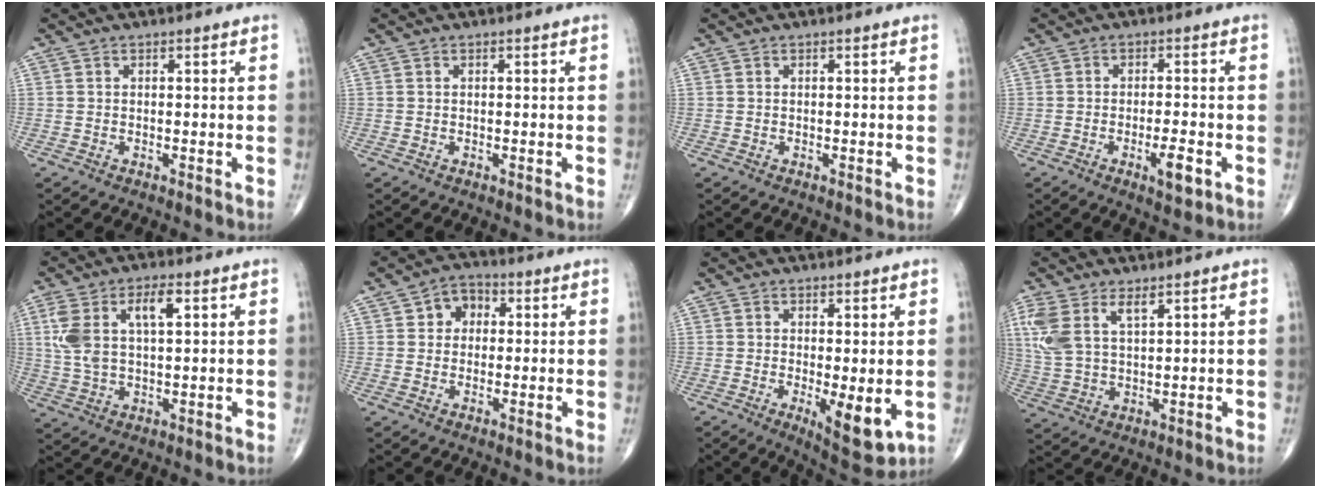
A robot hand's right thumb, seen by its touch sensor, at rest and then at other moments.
{"total": 0.0}
{"total": 0.0}
{"total": 4.8, "force": [-2.0, 1.4, 4.2], "torque": [-0.064, 0.002, -0.028]}
{"total": 10.3, "force": [3.2, 4.7, 8.6], "torque": [-0.178, 0.008, 0.065]}
{"total": 5.4, "force": [1.1, 4.4, 2.9], "torque": [-0.016, 0.009, 0.010]}
{"total": 8.0, "force": [-1.5, 2.8, 7.4], "torque": [-0.102, -0.024, -0.015]}
{"total": 8.9, "force": [4.3, 4.2, 6.6], "torque": [-0.154, -0.003, 0.094]}